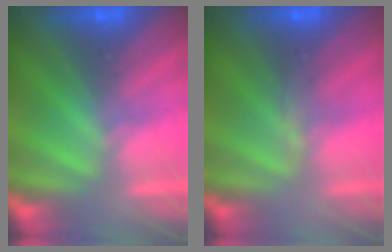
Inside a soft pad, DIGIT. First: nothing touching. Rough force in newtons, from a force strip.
{"total": 3.2}